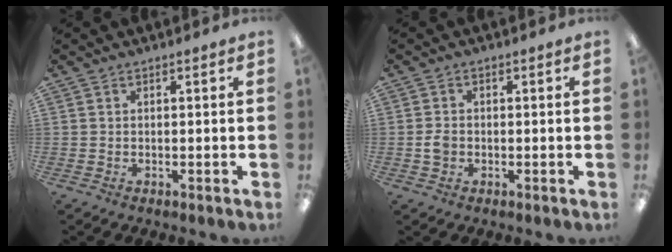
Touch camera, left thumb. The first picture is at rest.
{"total": 2.4, "force": [-0.5, 1.8, 1.4], "torque": [-0.027, 0.004, -0.009]}